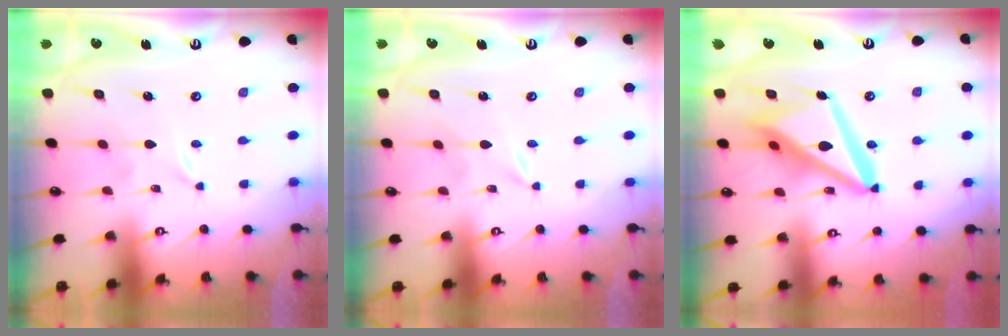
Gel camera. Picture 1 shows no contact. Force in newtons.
{"total": 0.0}
{"total": 16.4, "press": 16.3, "slide": 2.0}